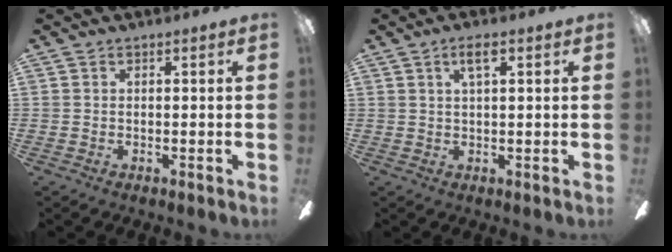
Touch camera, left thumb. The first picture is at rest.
{"total": 3.8, "force": [2.0, 1.2, 3.0], "torque": [-0.058, 0.001, 0.033]}